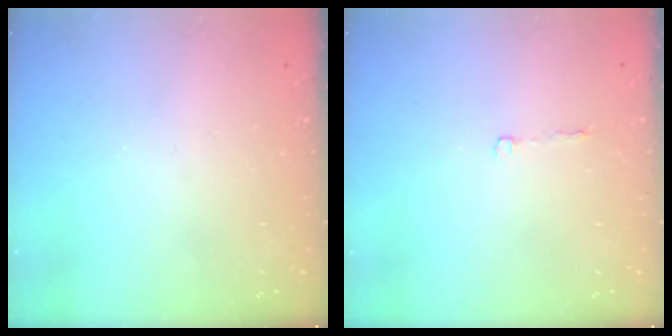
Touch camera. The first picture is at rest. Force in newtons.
{"total": 2.2, "press": 2.2, "slide": 0.4}